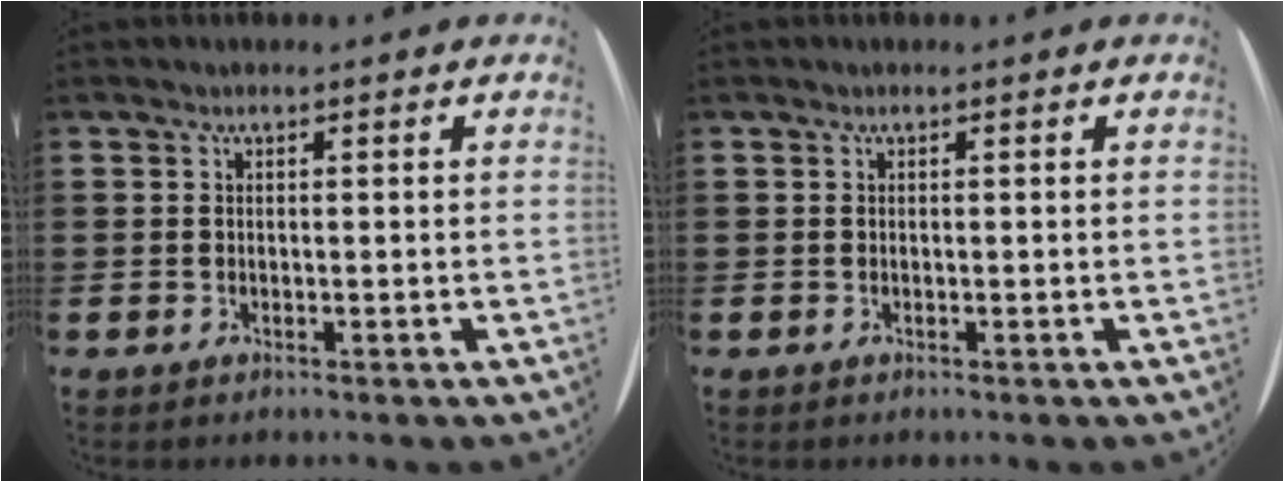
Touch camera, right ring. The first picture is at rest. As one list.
[{"total": 0.0}]